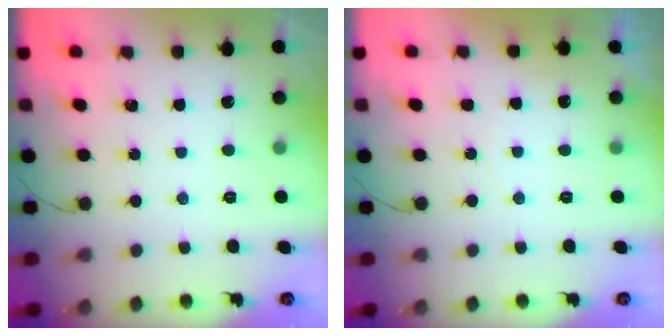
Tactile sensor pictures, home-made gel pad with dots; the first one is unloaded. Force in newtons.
{"total": 3.0, "press": 2.4, "slide": 1.9}